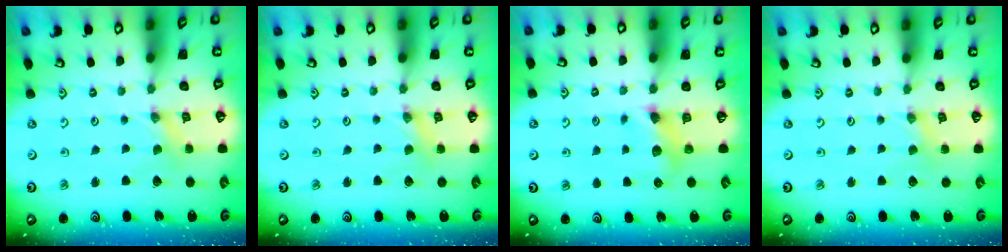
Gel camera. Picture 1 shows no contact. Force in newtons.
{"total": 1.9, "press": 1.8, "slide": 0.3}
{"total": 6.7, "press": 6.7, "slide": 0.3}
{"total": 1.7, "press": 1.6, "slide": 0.4}